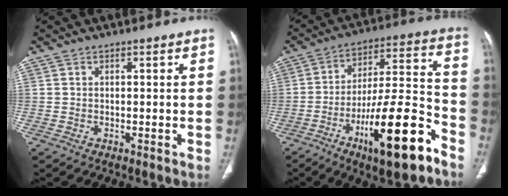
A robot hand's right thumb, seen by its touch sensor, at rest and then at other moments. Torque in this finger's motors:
{"motor_torque": [3.02, 1.99, 1.87, -0.90, 0.55]}